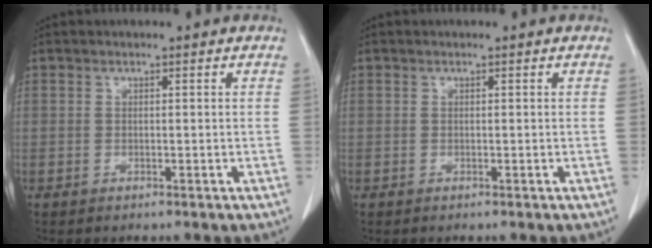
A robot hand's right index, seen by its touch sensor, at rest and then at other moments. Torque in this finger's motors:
{"motor_torque": [0.00, 0.00, 0.00, 0.00]}